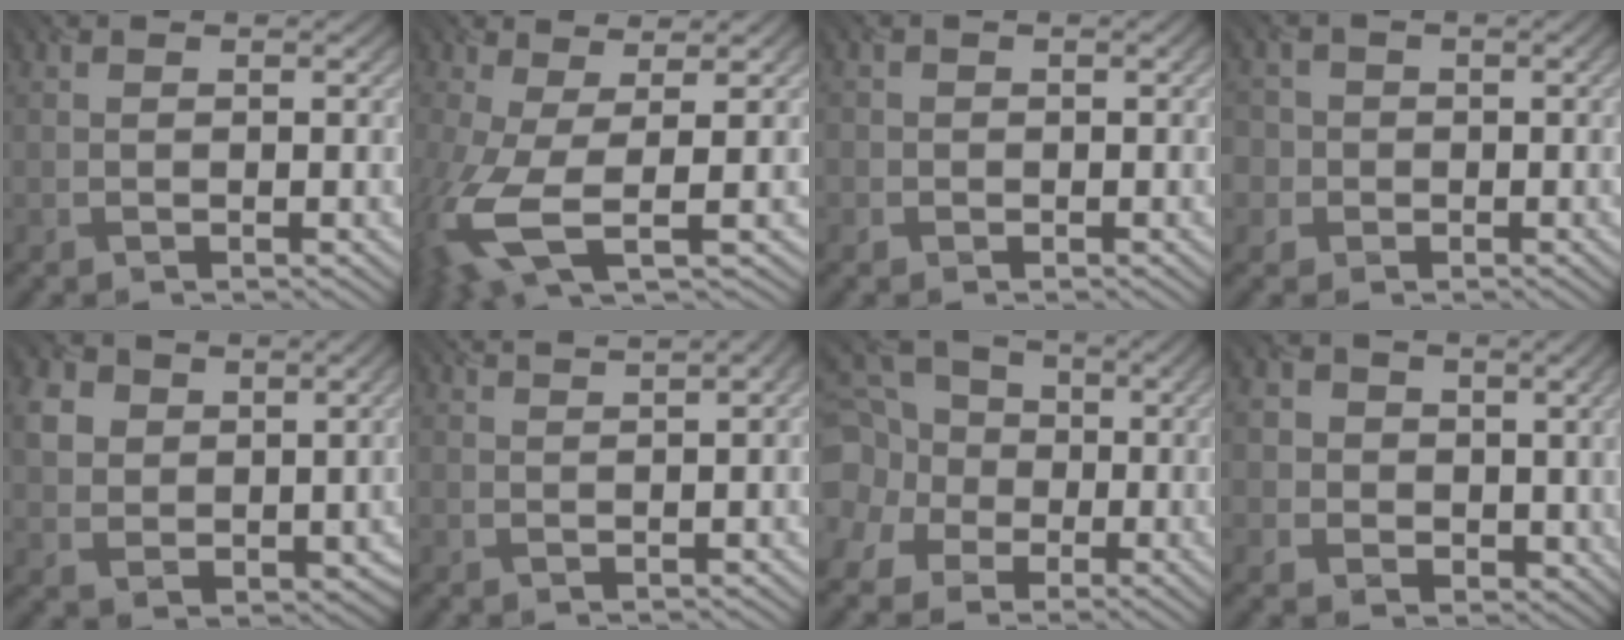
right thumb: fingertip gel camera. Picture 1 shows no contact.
{"total": 8.8, "force": [-1.9, 2.9, 8.1], "torque": [-0.191, -0.017, -0.035]}
{"total": 1.2, "force": [-0.6, 1.0, -0.2], "torque": [0.006, -0.006, -0.010]}
{"total": 3.3, "force": [-0.7, 3.2, 0.2], "torque": [-0.002, 0.004, -0.025]}
{"total": 5.3, "force": [2.0, 4.4, 2.2], "torque": [-0.067, -0.004, 0.043]}
{"total": 3.9, "force": [2.7, 0.5, 2.8], "torque": [-0.048, 0.020, 0.037]}
{"total": 14.5, "force": [-1.1, 13.6, 4.9], "torque": [-0.179, -0.013, -0.045]}
{"total": 4.8, "force": [0.6, 4.5, 1.3], "torque": [-0.049, -0.005, 0.003]}